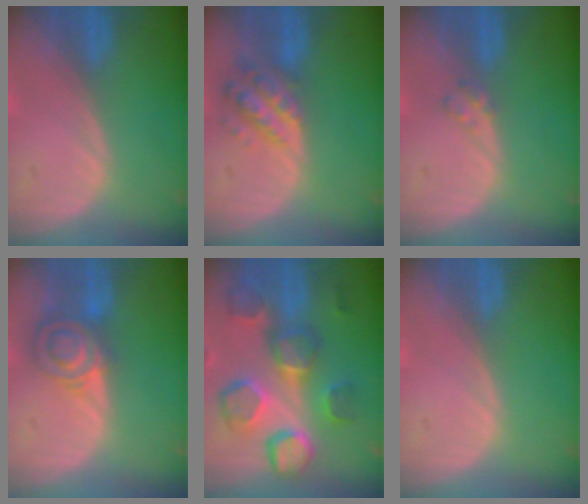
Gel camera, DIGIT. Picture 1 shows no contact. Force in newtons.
{"total": 6.3, "press": 5.7, "slide": 2.7}
{"total": 1.6, "press": 1.6, "slide": 0.2}
{"total": 7.3, "press": 6.3, "slide": 3.8}
{"total": 10.6, "press": 10.3, "slide": 2.2}
{"total": 0.0}